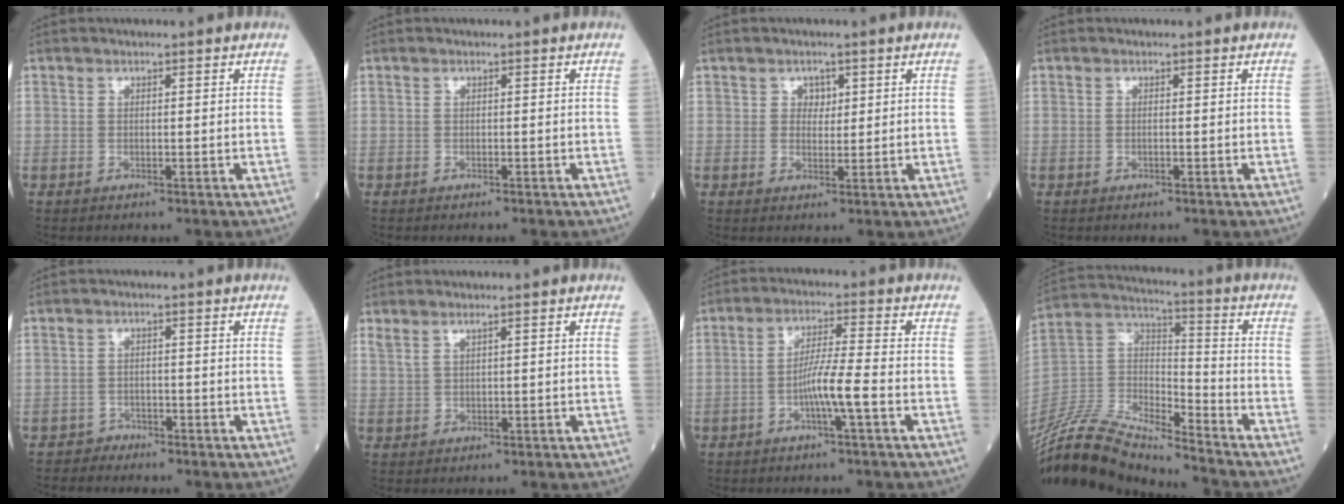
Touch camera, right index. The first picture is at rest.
{"total": 0.5, "force": [-0.5, 0.0, 0.2], "torque": [-0.004, 0.000, -0.009]}
{"total": 2.0, "force": [0.8, 1.5, 1.0], "torque": [-0.010, -0.001, 0.011]}
{"total": 0.0}
{"total": 1.7, "force": [-1.5, 0.6, -0.6], "torque": [0.014, 0.002, -0.029]}
{"total": 1.6, "force": [1.2, 0.0, 1.0], "torque": [-0.030, 0.009, 0.031]}
{"total": 5.5, "force": [-2.1, -0.6, 5.1], "torque": [-0.098, 0.004, -0.039]}
{"total": 17.3, "force": [-16.1, 1.7, 6.2], "torque": [-0.126, 0.028, -0.307]}